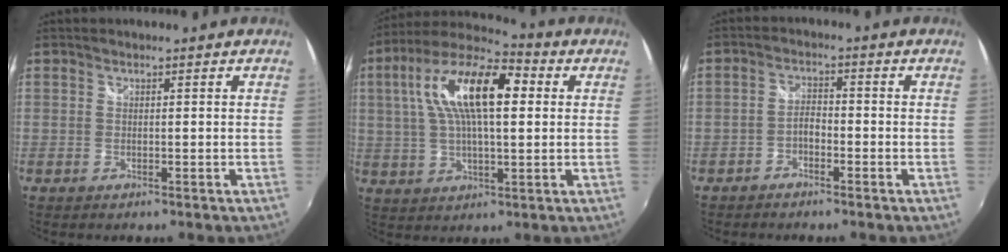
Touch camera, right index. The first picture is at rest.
{"total": 17.5, "force": [4.4, 6.5, 15.6], "torque": [-0.289, 0.027, 0.064]}
{"total": 2.7, "force": [-1.9, 1.1, 1.5], "torque": [-0.036, 0.009, -0.034]}